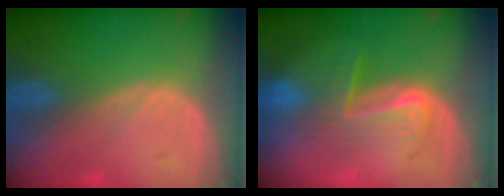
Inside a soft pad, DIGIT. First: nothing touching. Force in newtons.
{"total": 6.5, "press": 6.3, "slide": 1.2}